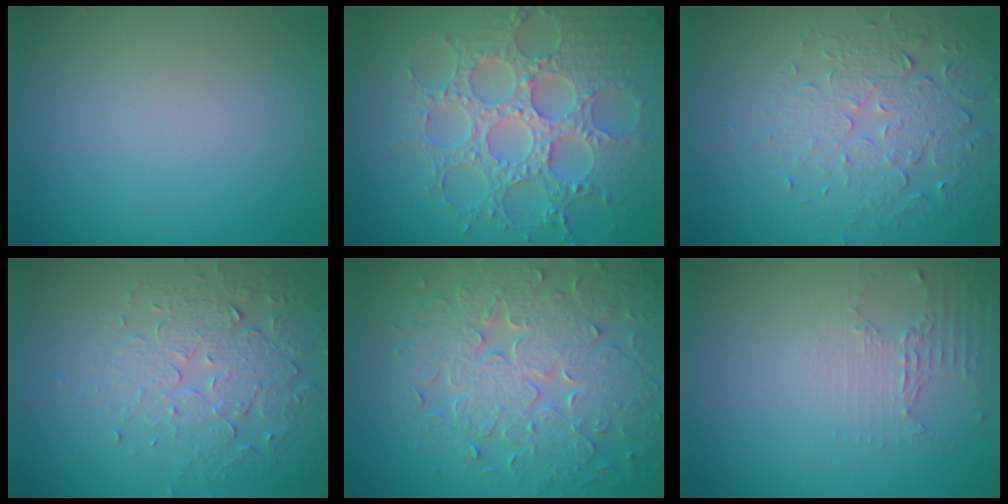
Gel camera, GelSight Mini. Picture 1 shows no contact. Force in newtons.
{"total": 8.3, "press": 6.5, "slide": 5.1}
{"total": 5.4, "press": 3.7, "slide": 3.9}
{"total": 5.4, "press": 3.7, "slide": 3.9}
{"total": 8.5, "press": 6.1, "slide": 5.9}
{"total": 2.1, "press": 1.5, "slide": 1.5}